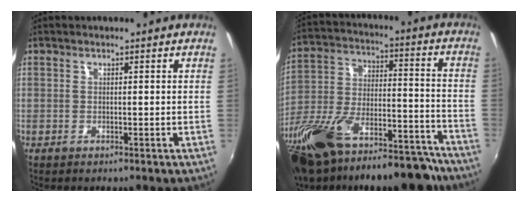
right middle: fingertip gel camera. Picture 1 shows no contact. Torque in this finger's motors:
{"motor_torque": [1.07, -1.07, 0.55, 0.21]}